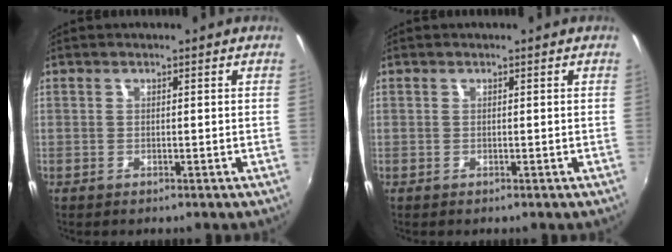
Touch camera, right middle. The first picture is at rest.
{"total": 0.0}